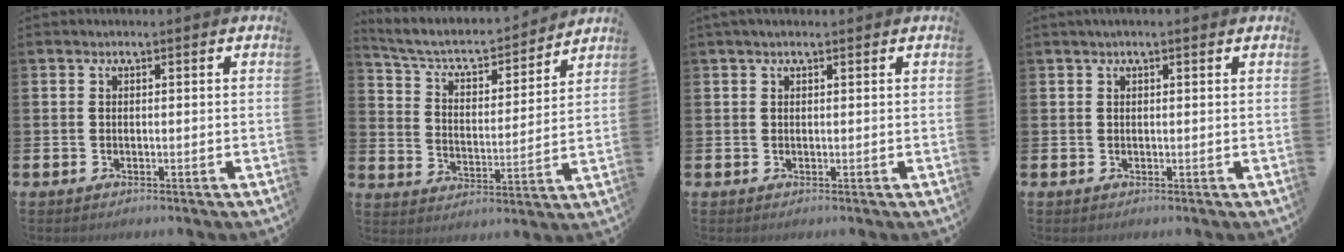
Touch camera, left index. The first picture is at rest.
{"total": 6.2, "force": [5.5, 2.0, 2.1], "torque": [-0.072, -0.042, 0.087]}
{"total": 1.1, "force": [0.8, 0.3, 0.6], "torque": [-0.009, 0.002, 0.013]}
{"total": 0.9, "force": [0.7, 0.2, 0.6], "torque": [-0.006, 0.003, 0.010]}